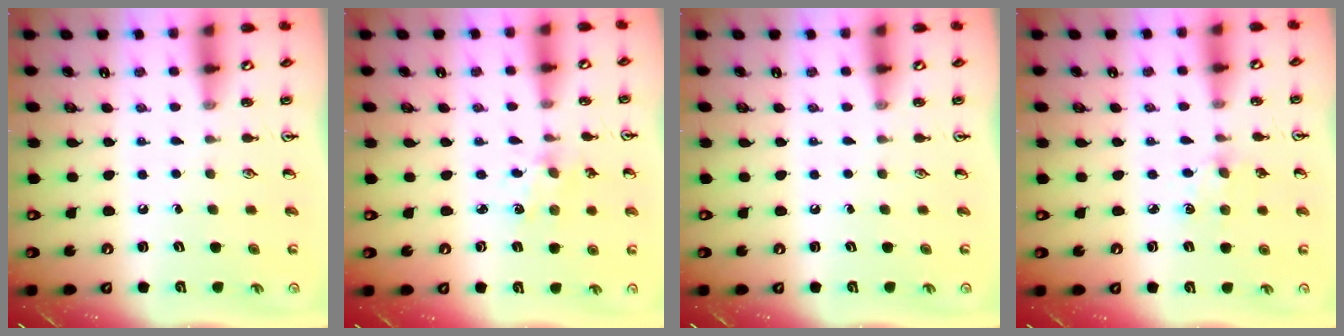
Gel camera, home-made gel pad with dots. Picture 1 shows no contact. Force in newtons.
{"total": 1.6, "press": 1.5, "slide": 0.5}
{"total": 0.0}
{"total": 4.1, "press": 4.1, "slide": 0.6}